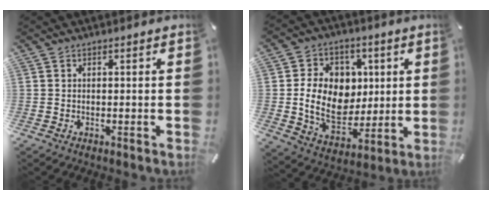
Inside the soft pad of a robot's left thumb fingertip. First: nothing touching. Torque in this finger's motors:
{"motor_torque": [0.98, 0.98, 0.42, 0.04, 0.18]}